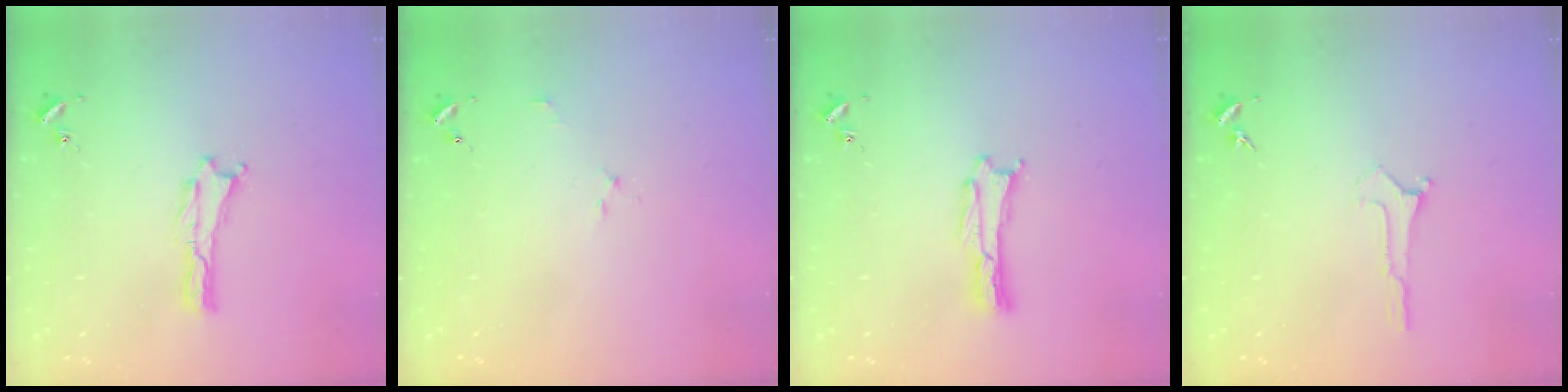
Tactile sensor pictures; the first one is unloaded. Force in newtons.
{"total": 2.2, "press": 2.2, "slide": 0.2}
{"total": 0.0}
{"total": 0.0}